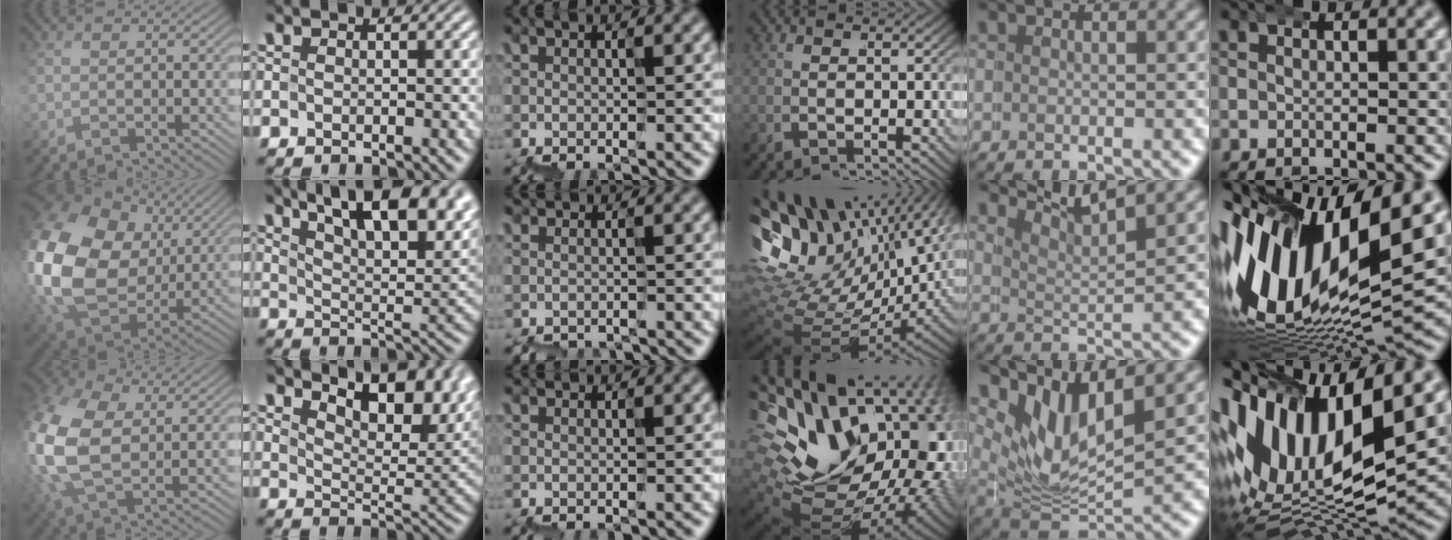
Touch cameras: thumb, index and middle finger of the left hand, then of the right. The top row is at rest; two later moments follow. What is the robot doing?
{"motion": "wrap", "object": "belt"}